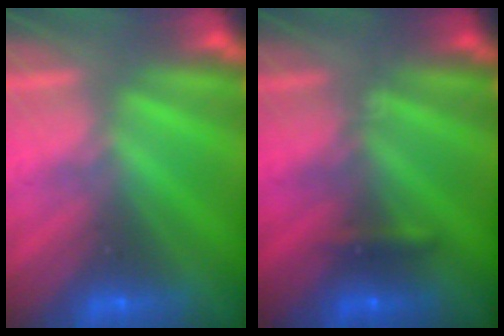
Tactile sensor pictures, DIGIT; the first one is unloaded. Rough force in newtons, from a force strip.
{"total": 3.5}